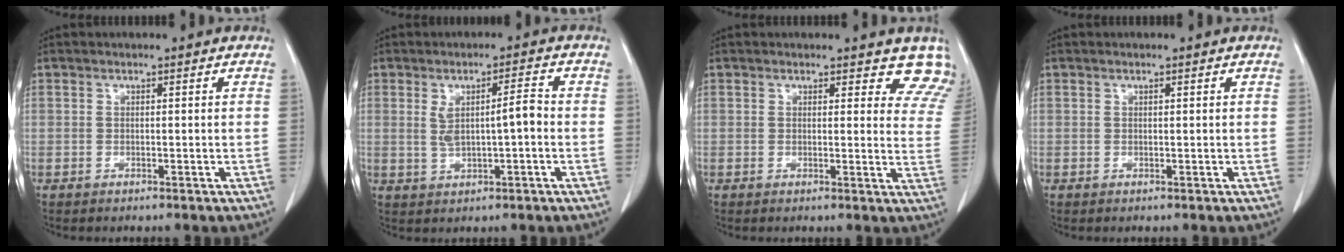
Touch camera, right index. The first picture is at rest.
{"total": 5.1, "force": [0.0, 1.1, 5.0], "torque": [-0.088, 0.011, 0.008]}
{"total": 7.5, "force": [6.9, 2.5, 1.5], "torque": [0.022, -0.026, 0.043]}
{"total": 0.0}